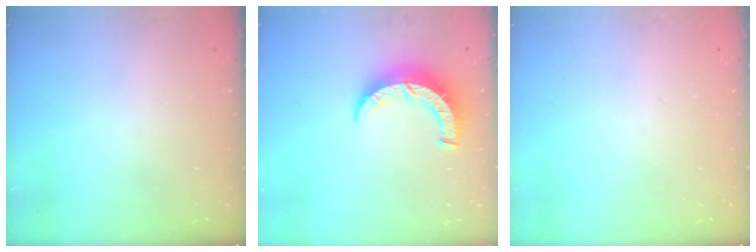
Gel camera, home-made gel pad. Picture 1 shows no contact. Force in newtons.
{"total": 8.4, "press": 8.4, "slide": 0.7}
{"total": 0.0}